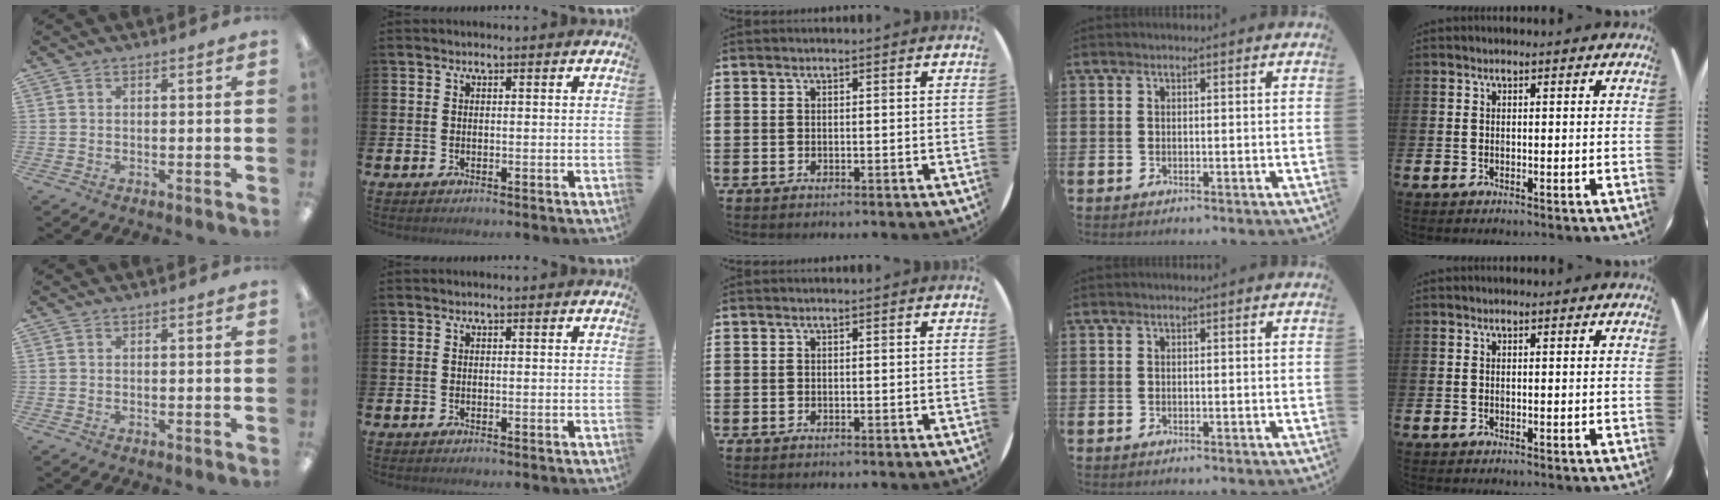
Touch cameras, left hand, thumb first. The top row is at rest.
{}